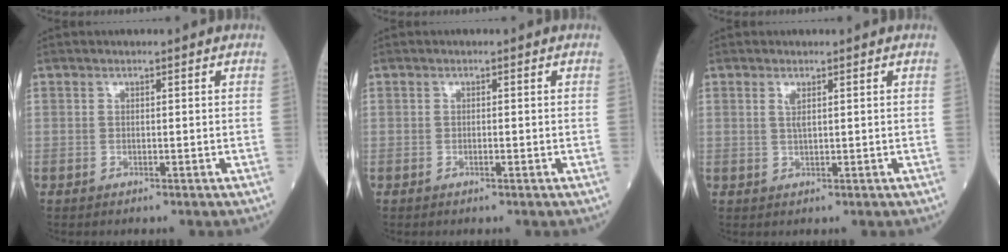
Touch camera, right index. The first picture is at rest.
{"total": 0.6, "force": [-0.2, 0.0, 0.5], "torque": [-0.010, 0.000, -0.002]}
{"total": 1.5, "force": [0.7, 0.2, 1.4], "torque": [-0.032, -0.002, 0.014]}